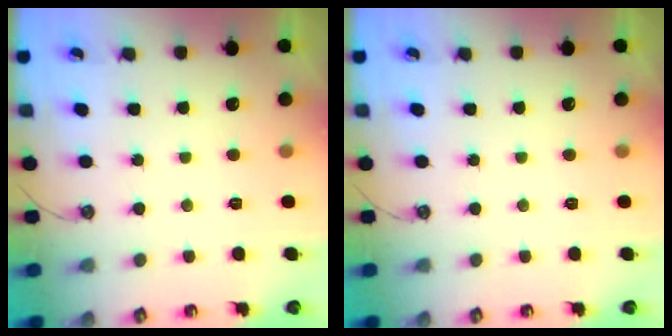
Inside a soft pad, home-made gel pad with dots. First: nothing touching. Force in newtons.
{"total": 0.0}